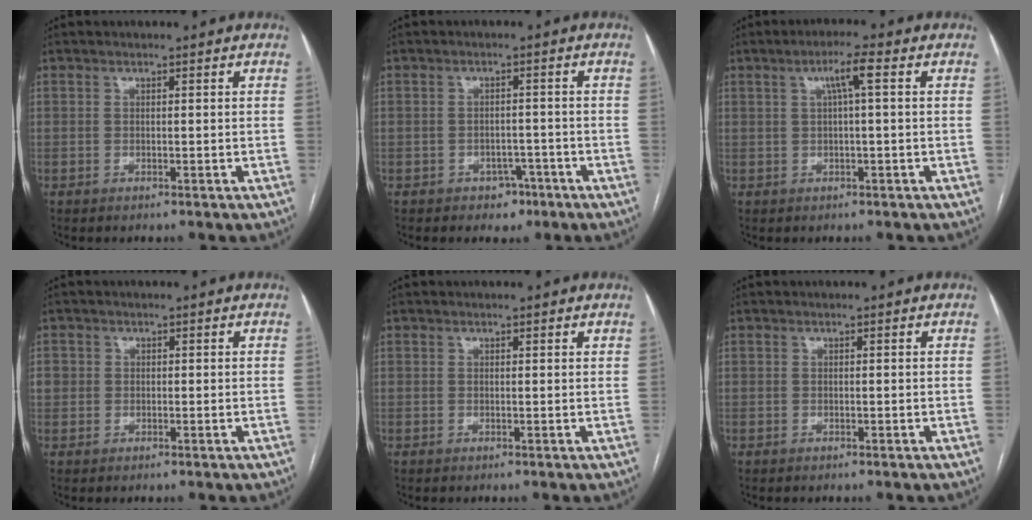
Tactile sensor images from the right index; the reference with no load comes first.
{"total": 3.3, "force": [-2.0, 2.4, 0.9], "torque": [-0.005, 0.010, -0.022]}
{"total": 3.7, "force": [1.0, -0.2, 3.6], "torque": [-0.064, 0.010, 0.019]}
{"total": 2.6, "force": [0.1, 2.5, 0.8], "torque": [-0.017, 0.015, 0.007]}
{"total": 0.7, "force": [0.6, 0.1, 0.3], "torque": [-0.006, 0.003, 0.007]}
{"total": 0.0}